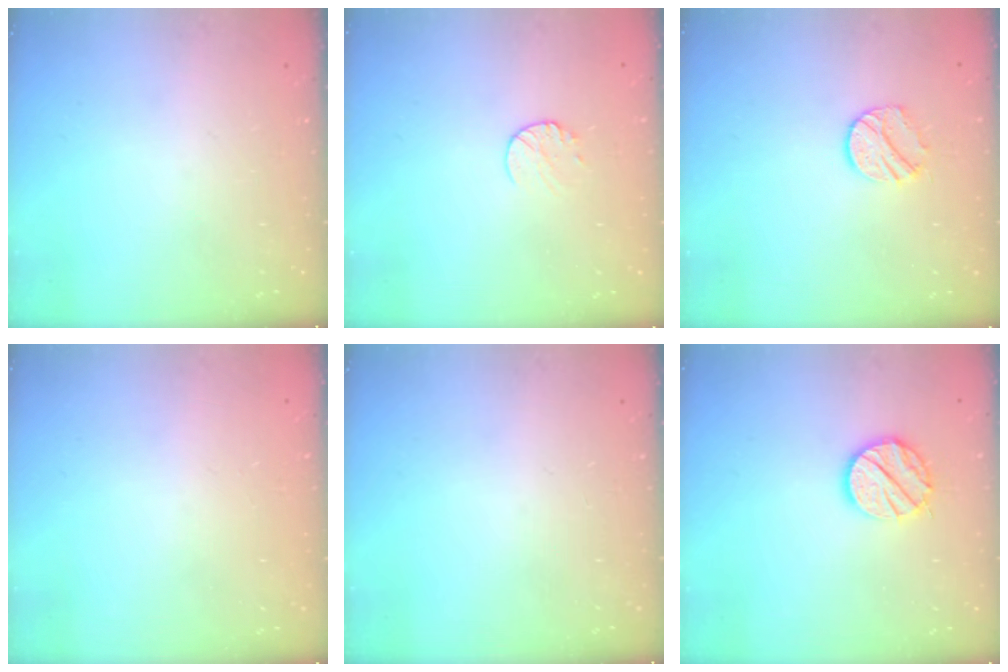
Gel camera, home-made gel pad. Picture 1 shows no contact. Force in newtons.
{"total": 6.7, "press": 6.6, "slide": 0.6}
{"total": 9.5, "press": 9.4, "slide": 0.8}
{"total": 0.7, "press": 0.7, "slide": 0.1}
{"total": 0.0}
{"total": 11.5, "press": 11.4, "slide": 1.0}